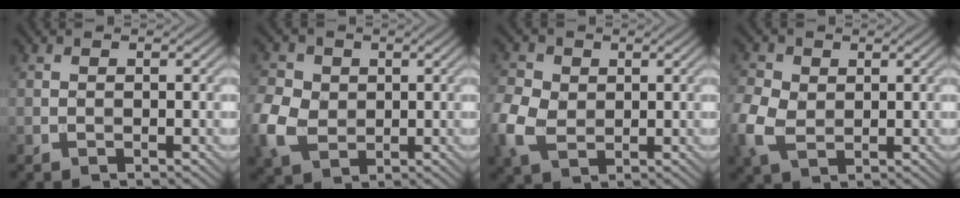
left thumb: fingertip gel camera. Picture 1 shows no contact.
{"total": 6.9, "force": [-0.5, 5.7, 3.8], "torque": [-0.112, -0.001, -0.021]}
{"total": 6.2, "force": [-0.3, 5.0, 3.8], "torque": [-0.109, 0.002, -0.014]}
{"total": 5.5, "force": [-0.1, 4.2, 3.6], "torque": [-0.106, 0.002, -0.006]}